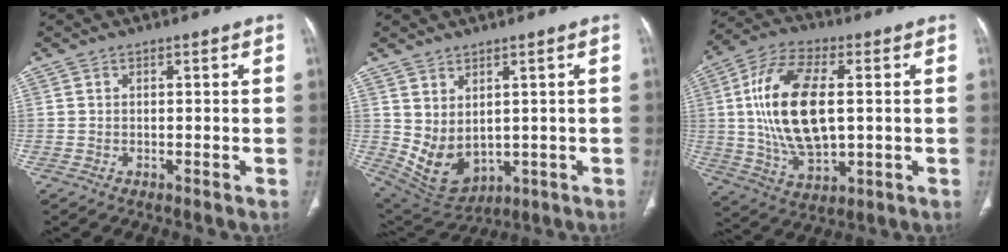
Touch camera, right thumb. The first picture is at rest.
{"total": 9.2, "force": [0.8, 6.1, 6.9], "torque": [-0.111, -0.011, 0.050]}
{"total": 18.7, "force": [1.6, 9.3, 16.1], "torque": [-0.311, 0.000, 0.035]}